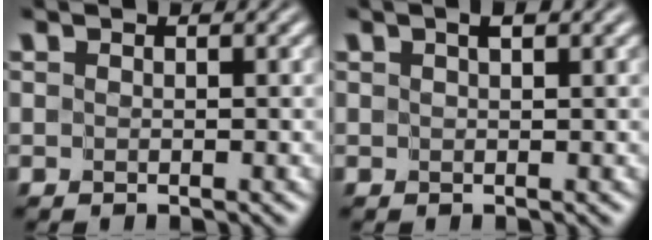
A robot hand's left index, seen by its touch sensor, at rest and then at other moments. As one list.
[{"total": 1.5, "force": [0.9, 0.3, 1.2], "torque": [-0.014, -0.003, 0.012]}]